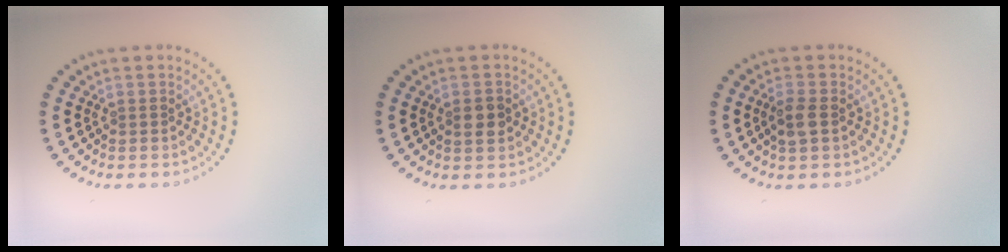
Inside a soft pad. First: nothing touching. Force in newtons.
{"total": 1.8, "press": 1.8, "slide": 0.2}
{"total": 1.9, "press": 1.9, "slide": 0.4}